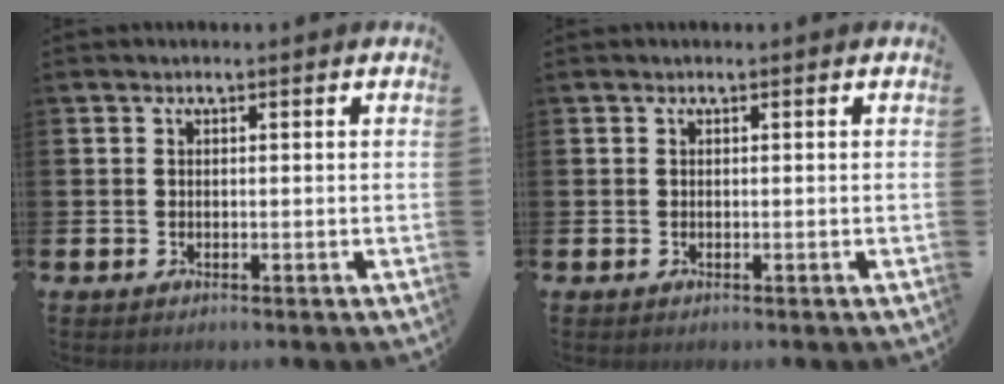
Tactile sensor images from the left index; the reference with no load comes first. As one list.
[{"total": 0.0}]